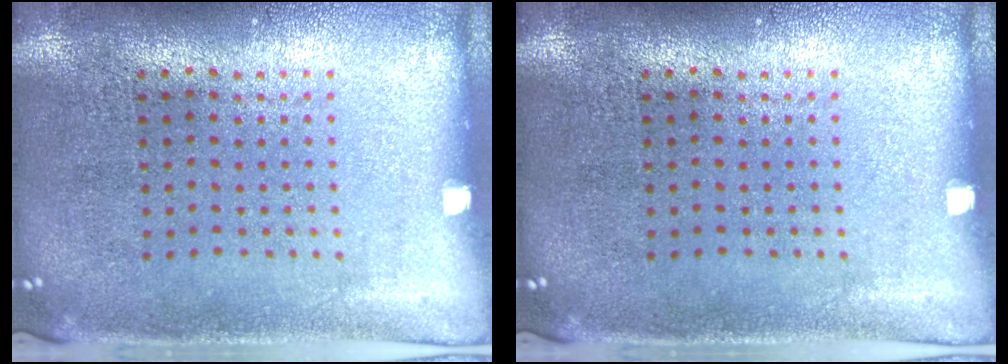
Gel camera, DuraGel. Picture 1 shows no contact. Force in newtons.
{"total": 0.0}